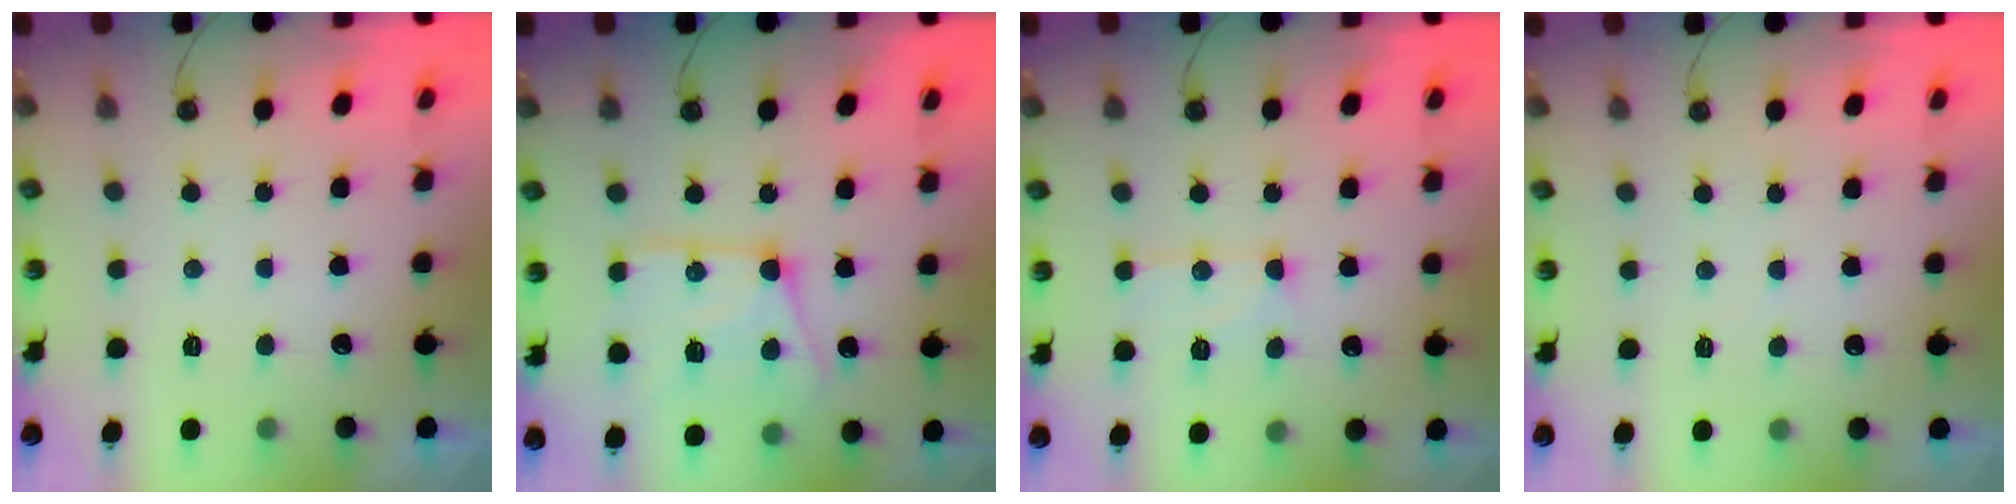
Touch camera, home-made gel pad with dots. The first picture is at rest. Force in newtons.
{"total": 17.2, "press": 17.1, "slide": 1.2}
{"total": 9.7, "press": 9.7, "slide": 0.8}
{"total": 1.9, "press": 1.9, "slide": 0.3}